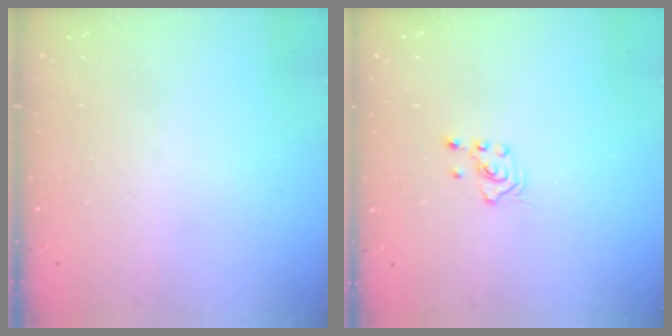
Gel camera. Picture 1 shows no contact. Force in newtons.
{"total": 2.0, "press": 2.0, "slide": 0.3}